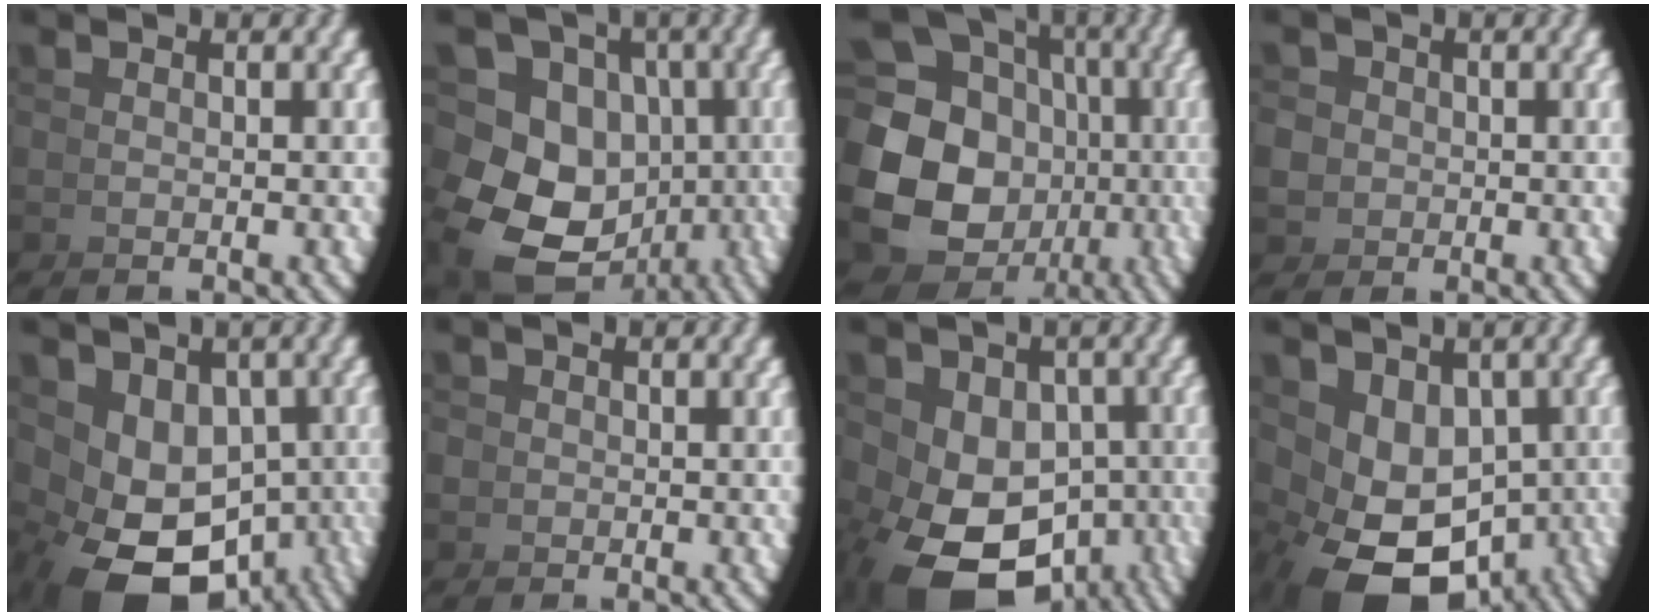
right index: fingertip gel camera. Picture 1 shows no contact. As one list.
[{"total": 14.2, "force": [-2.5, 11.9, 7.3], "torque": [-0.162, -0.070, -0.024]}, {"total": 17.8, "force": [-0.1, 15.3, 9.1], "torque": [-0.202, -0.054, 0.000]}, {"total": 3.4, "force": [0.0, 3.2, 1.2], "torque": [-0.025, -0.009, 0.003]}, {"total": 11.5, "force": [-4.6, 7.7, 7.1], "torque": [-0.162, -0.067, -0.037]}, {"total": 0.8, "force": [0.0, 0.8, 0.1], "torque": [0.000, -0.003, 0.001]}, {"total": 10.3, "force": [-4.0, 6.9, 6.5], "torque": [-0.149, -0.066, -0.027]}, {"total": 10.2, "force": [-3.6, 7.0, 6.5], "torque": [-0.146, -0.056, -0.025]}]